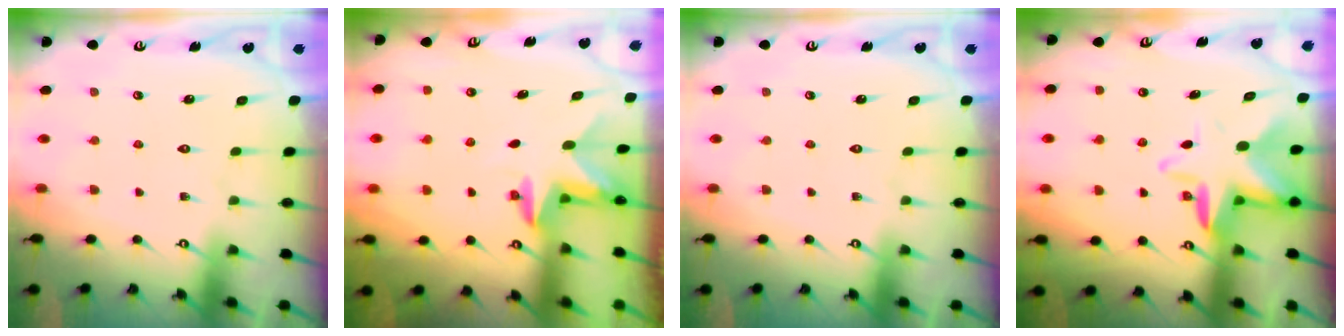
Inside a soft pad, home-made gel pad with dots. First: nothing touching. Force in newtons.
{"total": 2.5, "press": 2.5, "slide": 0.4}
{"total": 0.0}
{"total": 7.9, "press": 7.7, "slide": 1.4}